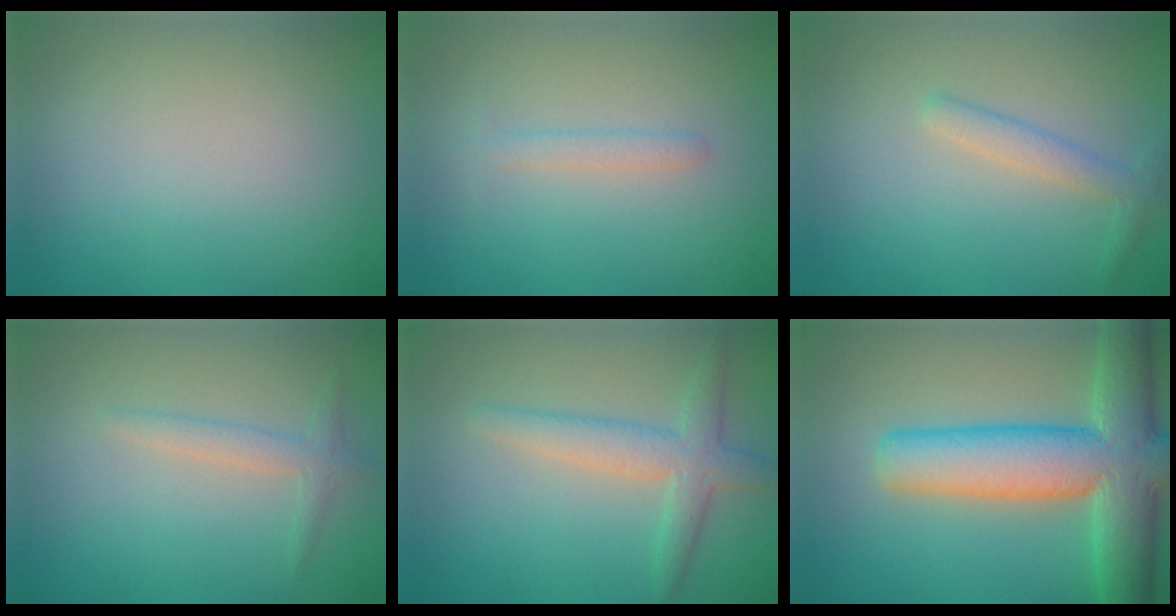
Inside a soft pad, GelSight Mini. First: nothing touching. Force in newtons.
{"total": 1.2, "press": 1.2, "slide": 0.1}
{"total": 1.8, "press": 1.8, "slide": 0.1}
{"total": 1.7, "press": 1.7, "slide": 0.1}
{"total": 2.8, "press": 2.8, "slide": 0.2}
{"total": 10.5, "press": 10.5, "slide": 0.6}